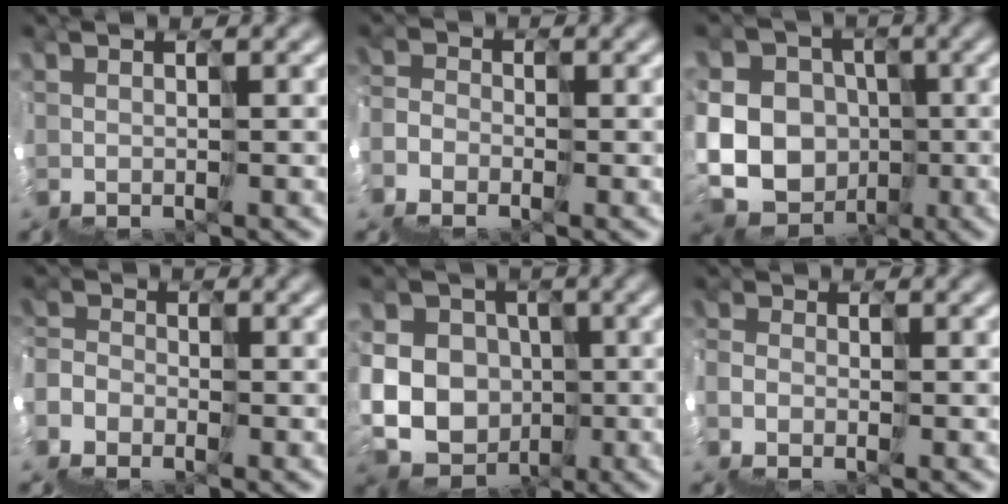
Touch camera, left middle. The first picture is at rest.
{"total": 5.0, "force": [-4.5, 1.8, -1.2], "torque": [0.031, -0.006, -0.068]}
{"total": 11.2, "force": [-3.1, 10.6, 2.0], "torque": [-0.034, 0.006, -0.067]}
{"total": 5.8, "force": [-5.1, 2.1, -1.8], "torque": [0.039, -0.005, -0.076]}
{"total": 9.5, "force": [-2.2, 9.1, 1.5], "torque": [-0.017, 0.015, -0.065]}
{"total": 3.2, "force": [-2.9, 1.4, 0.2], "torque": [0.003, -0.015, -0.048]}